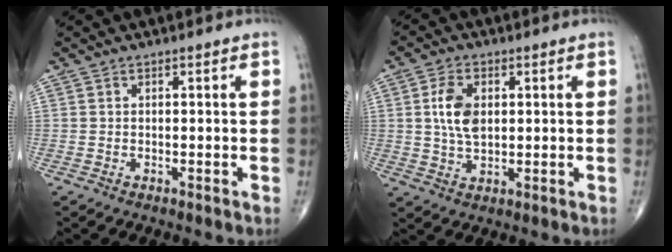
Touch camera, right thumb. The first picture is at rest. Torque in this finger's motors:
{"motor_torque": [0.79, 0.98, 0.79, -0.23, 0.10]}